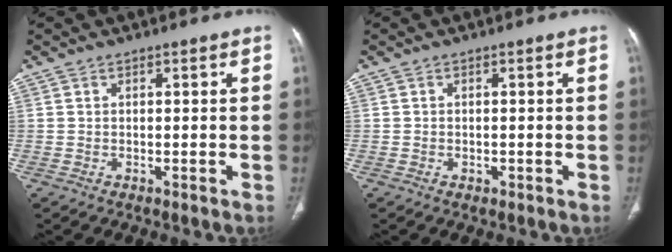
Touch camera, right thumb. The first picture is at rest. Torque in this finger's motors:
{"motor_torque": [-0.38, -0.06, 0.00, 0.42, 0.00]}